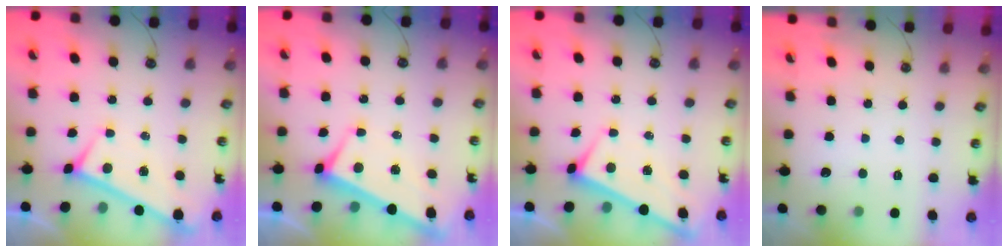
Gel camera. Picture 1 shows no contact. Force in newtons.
{"total": 2.9, "press": 2.7, "slide": 0.9}
{"total": 1.9, "press": 1.9, "slide": 0.2}
{"total": 0.0}